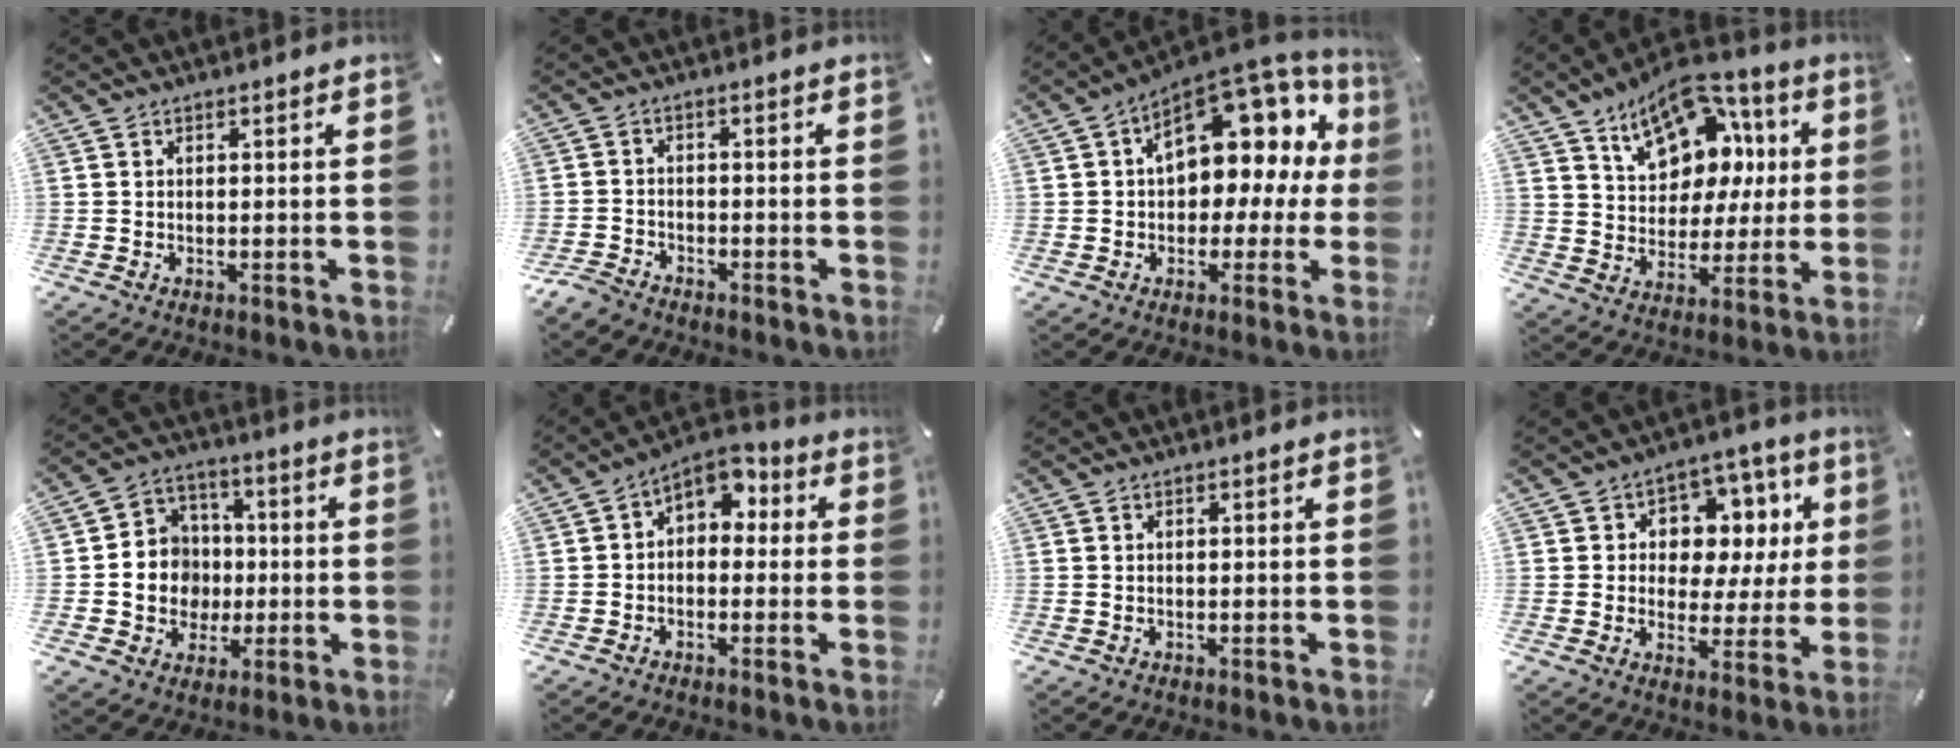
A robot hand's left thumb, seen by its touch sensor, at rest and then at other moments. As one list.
[{"total": 3.5, "force": [-3.1, 1.6, 0.6], "torque": [-0.027, 0.013, -0.066]}, {"total": 14.0, "force": [6.0, 9.0, 8.9], "torque": [-0.110, -0.047, 0.105]}, {"total": 14.8, "force": [8.1, 10.6, 6.3], "torque": [-0.103, -0.050, 0.151]}, {"total": 10.0, "force": [-1.5, 9.7, 2.0], "torque": [-0.040, 0.011, -0.019]}, {"total": 5.3, "force": [1.8, 4.2, 2.7], "torque": [-0.043, -0.008, 0.027]}, {"total": 0.0}, {"total": 9.7, "force": [2.7, 8.2, 4.4], "torque": [-0.054, -0.019, 0.049]}]